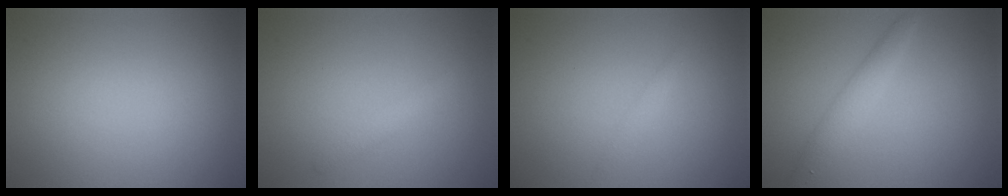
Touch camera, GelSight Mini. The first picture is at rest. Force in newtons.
{"total": 1.1, "press": 1.1, "slide": 0.2}
{"total": 0.8, "press": 0.8, "slide": 0.0}
{"total": 2.2, "press": 2.2, "slide": 0.1}